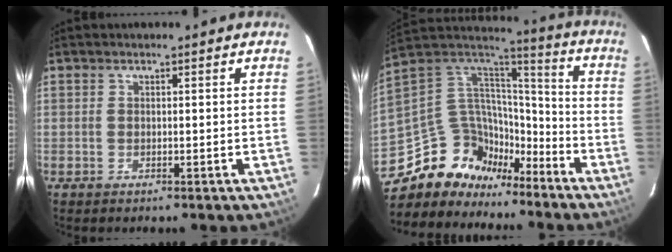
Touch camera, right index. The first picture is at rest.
{"total": 16.7, "force": [-12.7, 9.4, 5.4], "torque": [-0.116, 0.035, -0.218]}